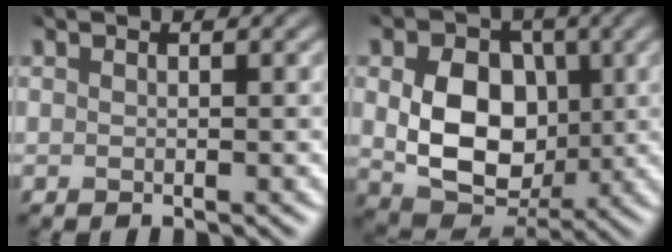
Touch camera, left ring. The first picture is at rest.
{"total": 8.2, "force": [-0.5, 6.3, 5.3], "torque": [-0.103, -0.020, -0.002]}